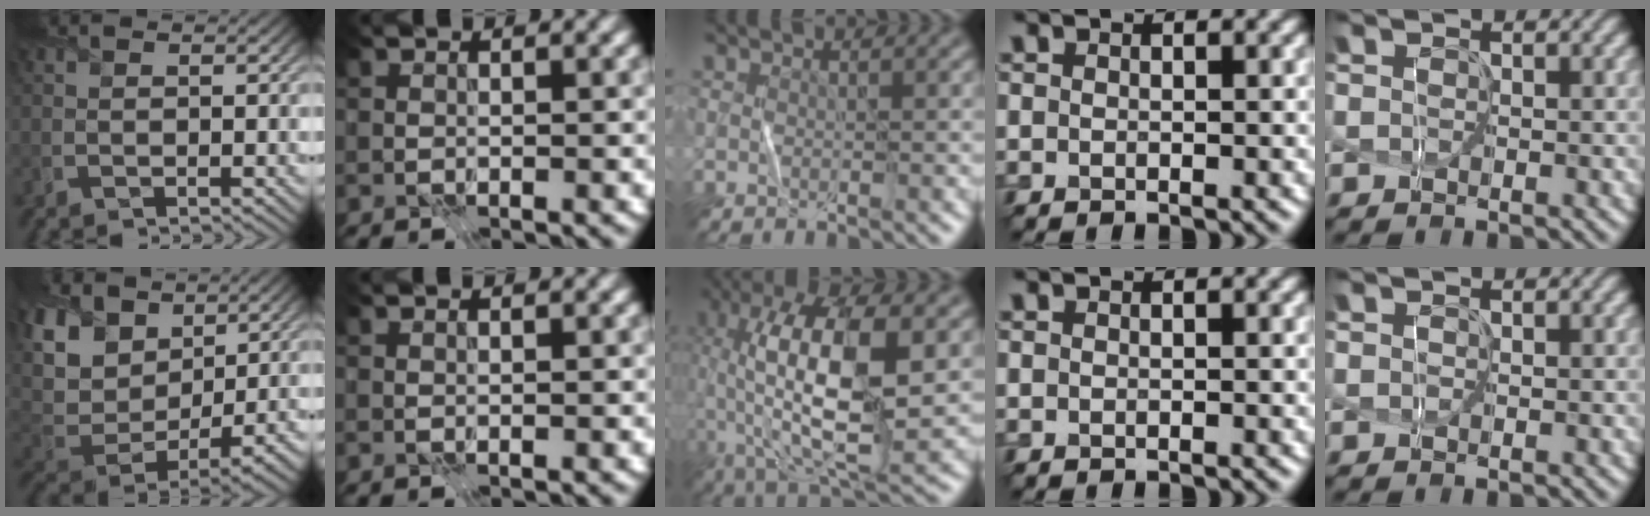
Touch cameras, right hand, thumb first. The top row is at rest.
{"thumb": {"total": 12.5, "force": [5.2, 8.3, 7.8], "torque": [-0.198, 0.008, 0.103]}, "middle": {"total": 13.2, "force": [0.4, 4.9, 12.3], "torque": [-0.232, 0.008, 0.005]}}